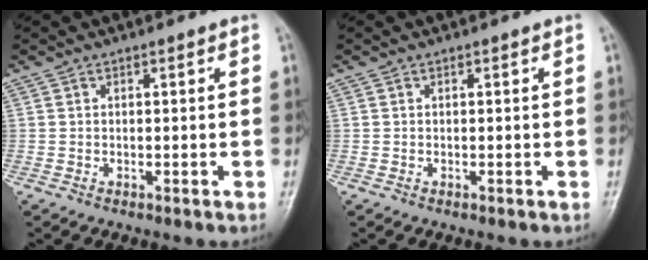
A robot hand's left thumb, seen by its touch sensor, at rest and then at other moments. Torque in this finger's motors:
{"motor_torque": [-0.02, 0.02, 0.00, 0.00, 0.00]}